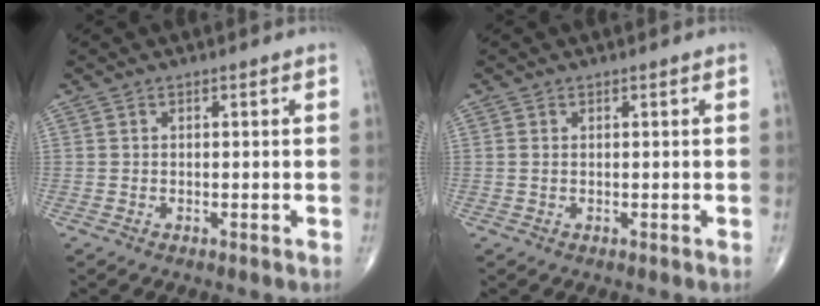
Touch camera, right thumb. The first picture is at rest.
{"total": 0.6, "force": [0.1, 0.4, 0.5], "torque": [-0.014, 0.003, 0.003]}